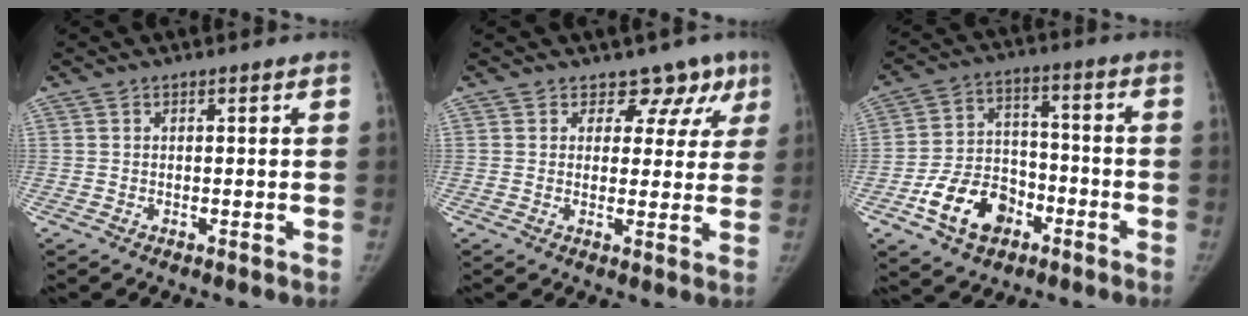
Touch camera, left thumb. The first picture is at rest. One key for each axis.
{"total": 6.8, "fx": 4.5, "fy": 5.0, "fz": 1.0, "tx": 0.037, "ty": -0.018, "tz": 0.036}
{"total": 13.1, "fx": -6.4, "fy": 9.2, "fz": 6.8, "tx": -0.087, "ty": 0.047, "tz": -0.109}